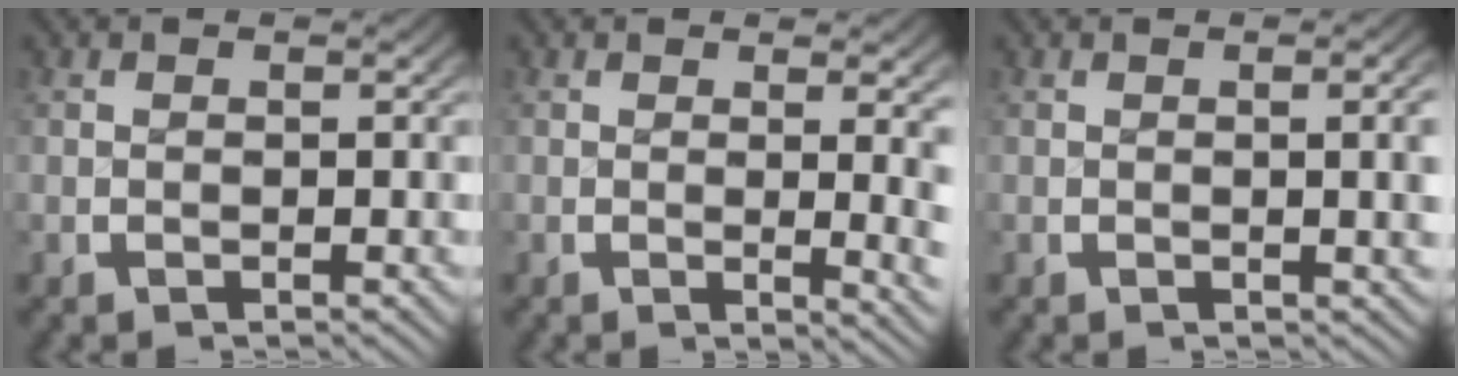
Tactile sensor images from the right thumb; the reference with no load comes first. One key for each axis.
{"total": 3.3, "fx": -0.2, "fy": 1.0, "fz": 3.1, "tx": -0.042, "ty": -0.013, "tz": 0.002}
{"total": 2.9, "fx": 0.3, "fy": 1.0, "fz": 2.7, "tx": -0.021, "ty": 0.005, "tz": 0.000}